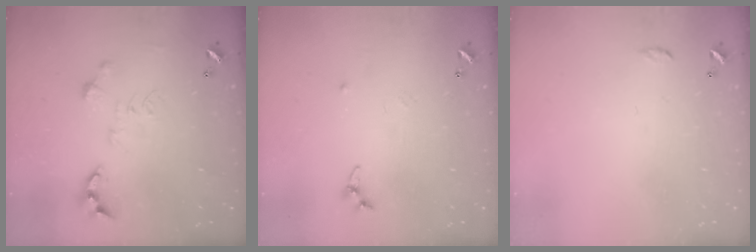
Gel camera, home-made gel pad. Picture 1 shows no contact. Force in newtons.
{"total": 7.4, "press": 7.3, "slide": 0.9}
{"total": 3.6, "press": 3.6, "slide": 0.5}